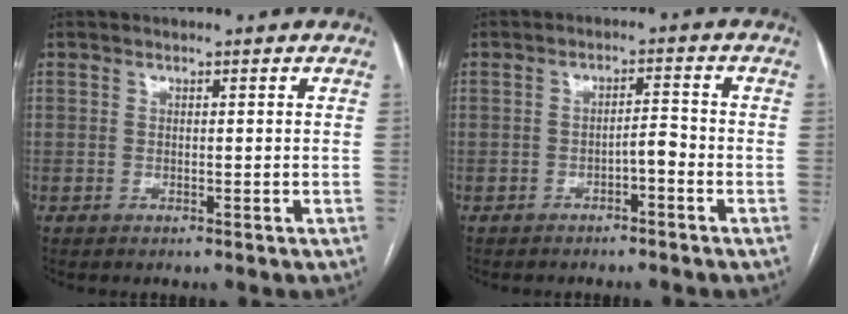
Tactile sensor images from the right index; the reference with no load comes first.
{"total": 2.7, "force": [-1.5, 0.6, 2.2], "torque": [-0.031, 0.005, -0.023]}